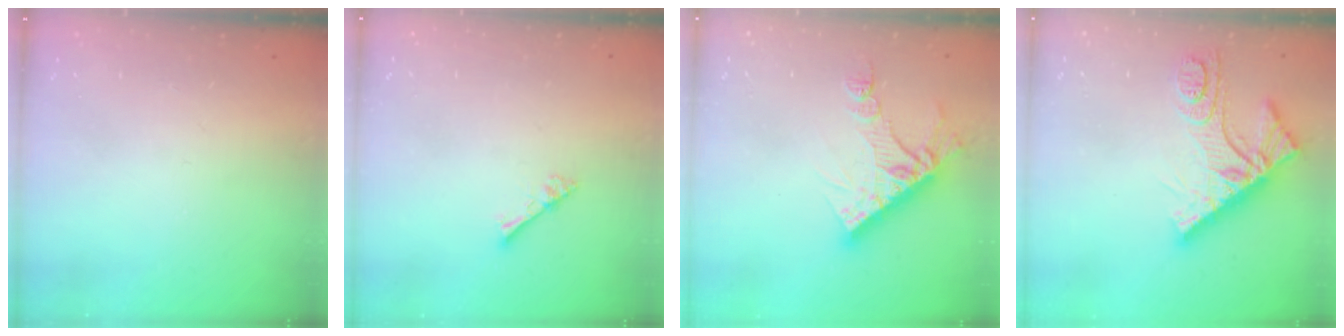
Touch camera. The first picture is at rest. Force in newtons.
{"total": 1.8, "press": 1.8, "slide": 0.1}
{"total": 11.6, "press": 11.5, "slide": 1.1}
{"total": 12.1, "press": 12.0, "slide": 1.1}